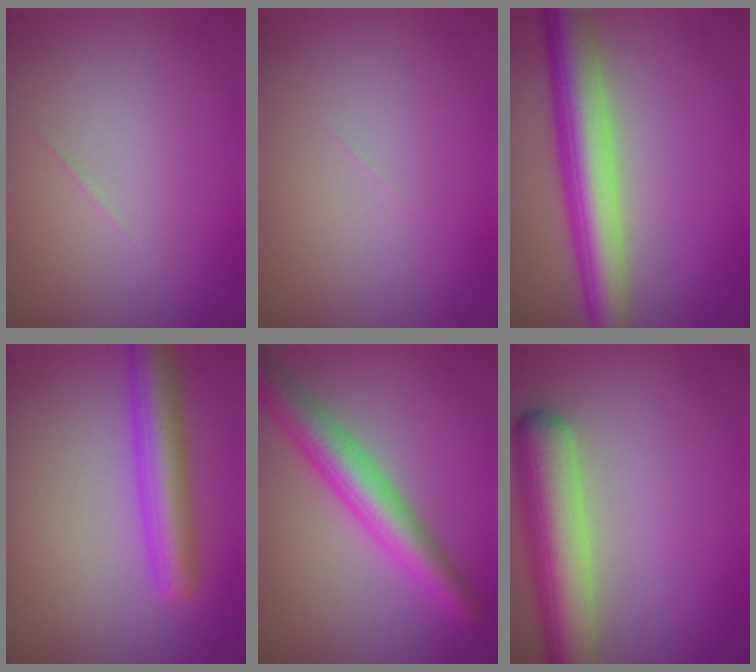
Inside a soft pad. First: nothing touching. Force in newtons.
{"total": 0.0}
{"total": 7.5, "press": 7.5, "slide": 0.1}
{"total": 5.1, "press": 5.1, "slide": 0.1}
{"total": 5.6, "press": 5.6, "slide": 0.1}
{"total": 7.5, "press": 7.5, "slide": 0.6}